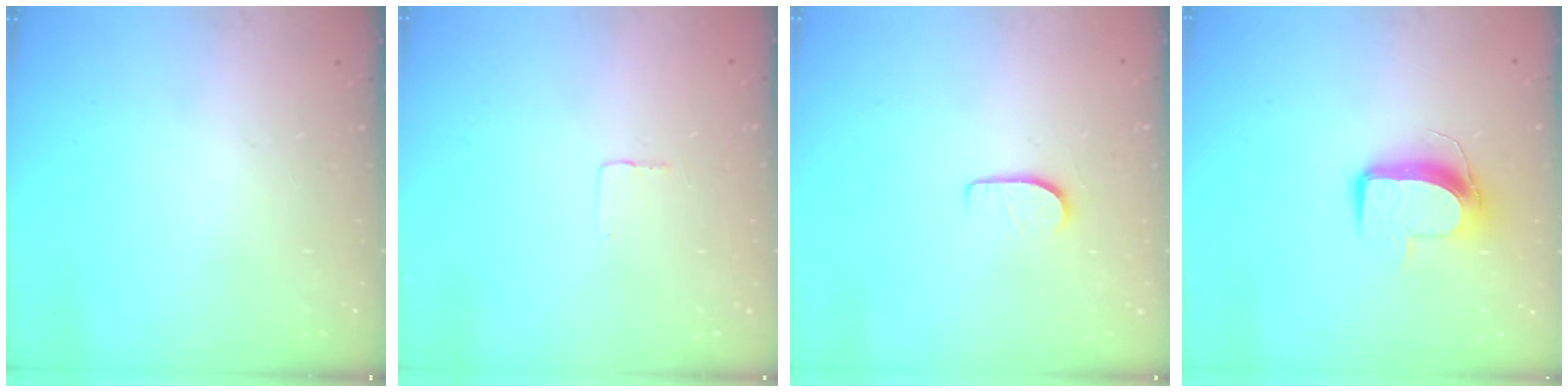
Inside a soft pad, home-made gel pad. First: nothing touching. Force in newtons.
{"total": 1.9, "press": 1.9, "slide": 0.1}
{"total": 6.3, "press": 6.3, "slide": 0.7}
{"total": 10.1, "press": 10.1, "slide": 0.2}